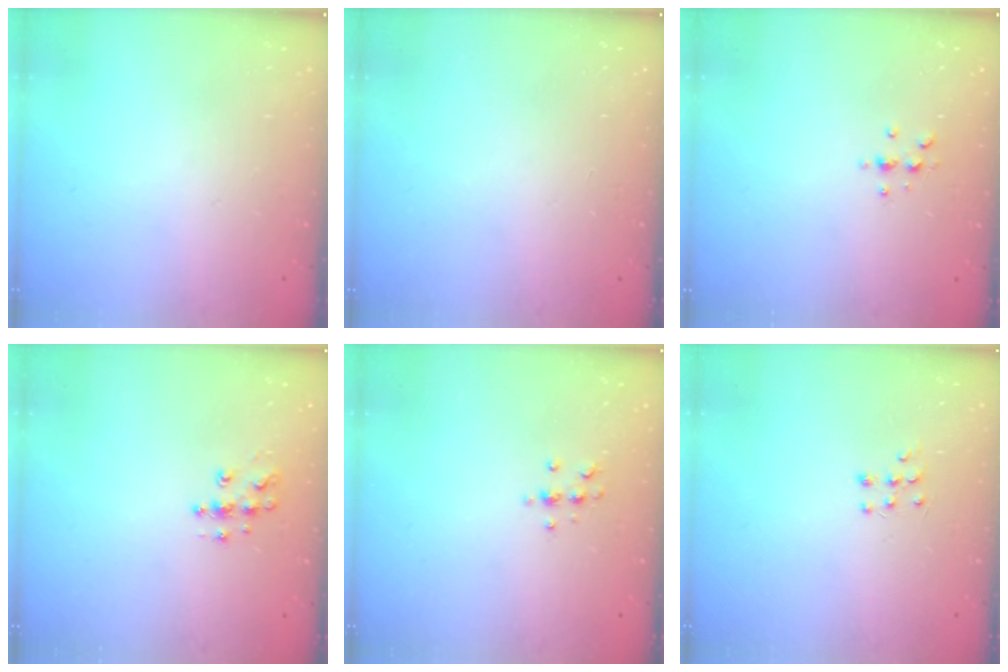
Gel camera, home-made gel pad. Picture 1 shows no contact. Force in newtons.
{"total": 0.0}
{"total": 3.1, "press": 3.1, "slide": 0.5}
{"total": 8.7, "press": 8.7, "slide": 0.5}
{"total": 4.9, "press": 4.8, "slide": 1.2}
{"total": 6.4, "press": 6.3, "slide": 0.8}